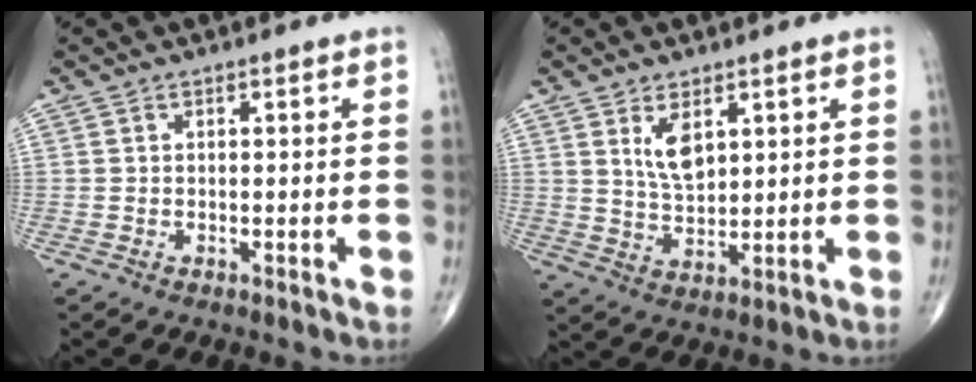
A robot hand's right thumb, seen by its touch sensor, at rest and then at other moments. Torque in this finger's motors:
{"motor_torque": [-0.59, 0.75, 0.45, 0.49, 0.09]}